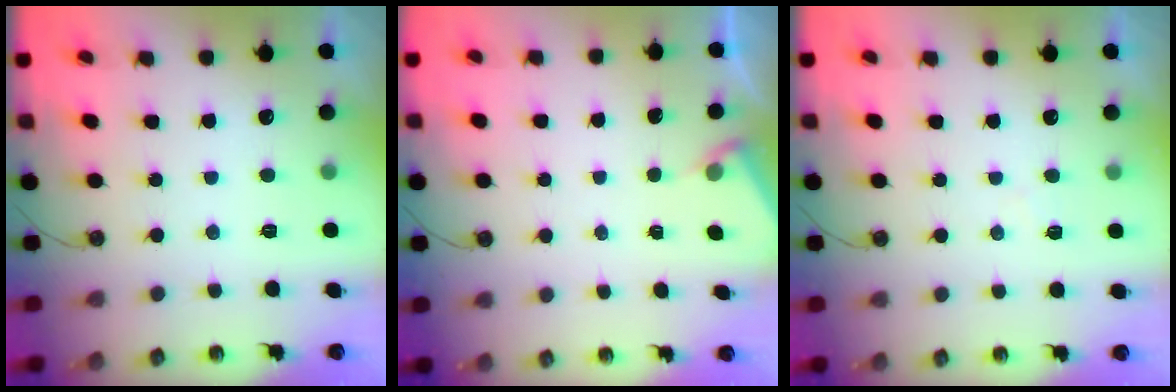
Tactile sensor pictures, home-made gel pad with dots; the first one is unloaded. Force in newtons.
{"total": 3.0, "press": 2.9, "slide": 0.4}
{"total": 4.2, "press": 4.2, "slide": 0.6}